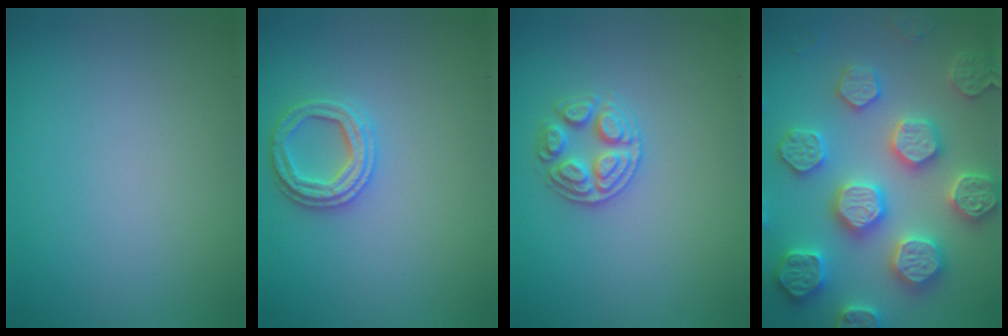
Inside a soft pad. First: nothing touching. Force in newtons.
{"total": 2.7, "press": 2.7, "slide": 0.5}
{"total": 2.6, "press": 2.6, "slide": 0.5}
{"total": 8.0, "press": 7.8, "slide": 1.8}